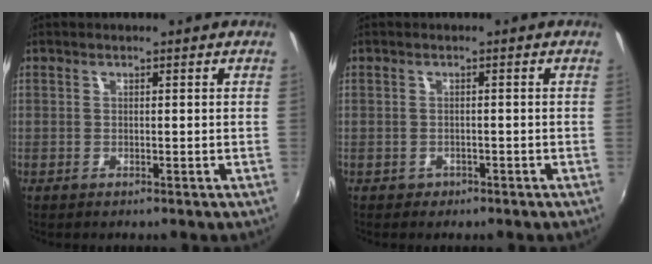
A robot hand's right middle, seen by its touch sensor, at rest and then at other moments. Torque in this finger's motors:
{"motor_torque": [-0.16, -0.23, -0.04, -0.01]}